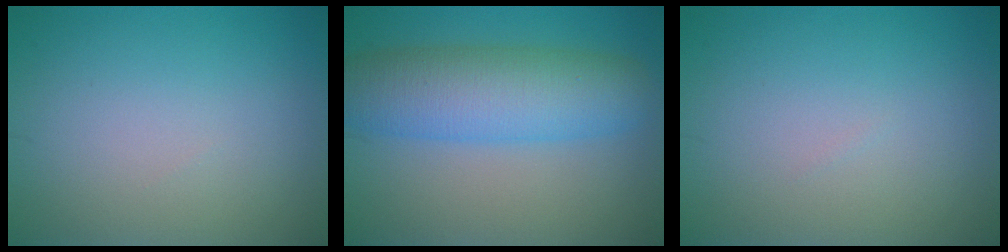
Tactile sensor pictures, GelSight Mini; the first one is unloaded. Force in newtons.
{"total": 7.9, "press": 7.9, "slide": 0.1}
{"total": 0.0}